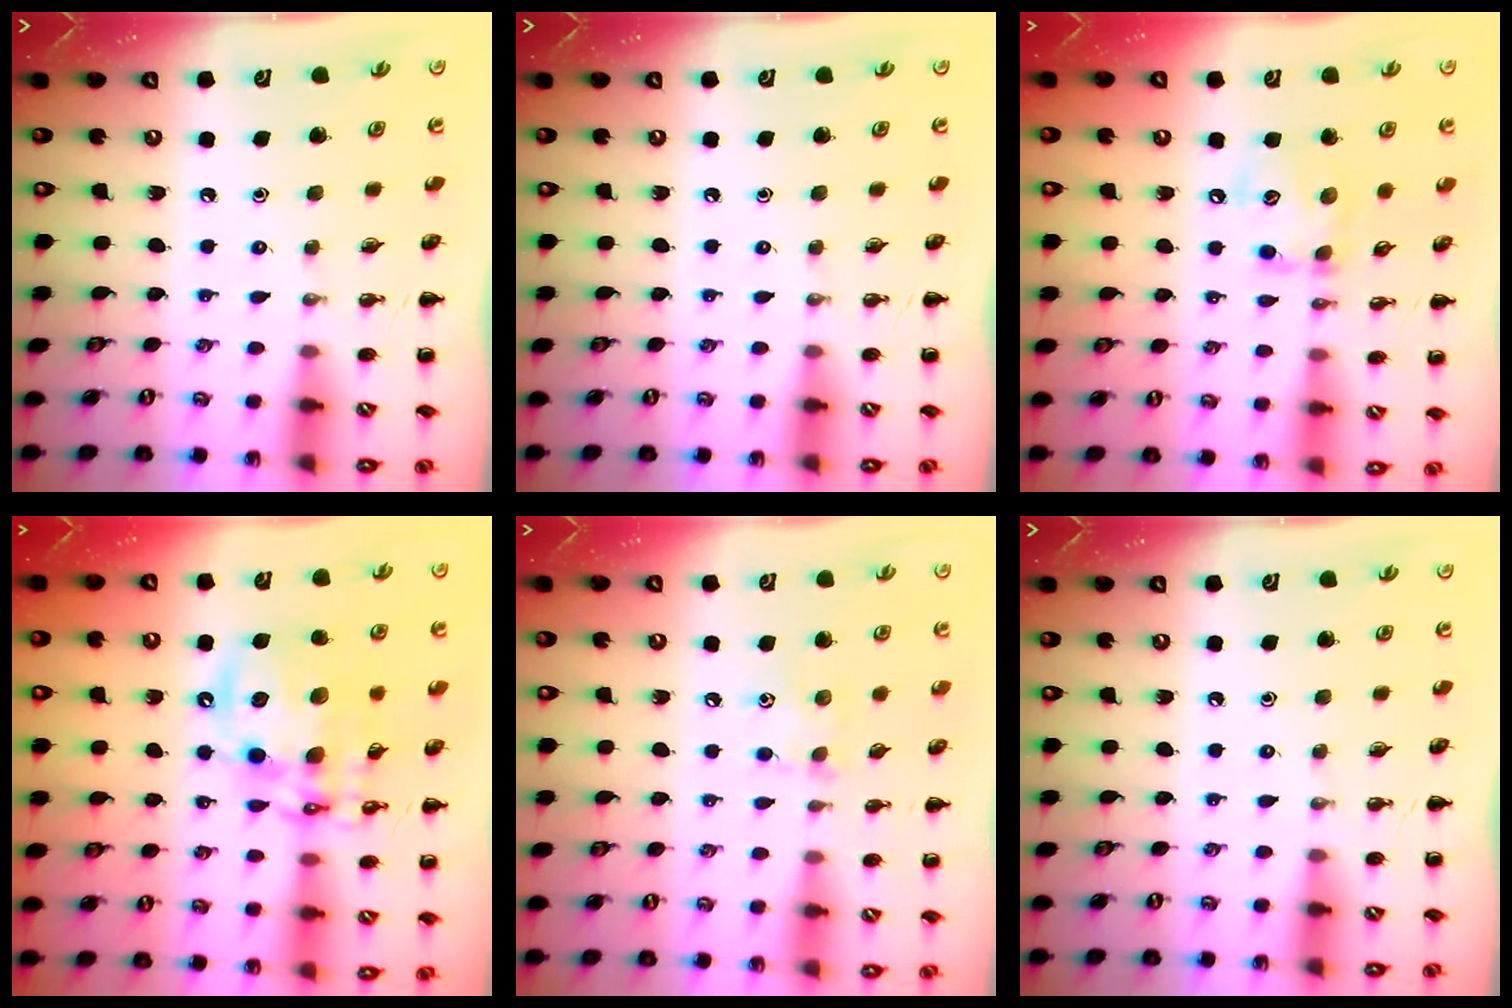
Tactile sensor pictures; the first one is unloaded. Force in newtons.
{"total": 0.0}
{"total": 10.1, "press": 10.1, "slide": 0.4}
{"total": 16.2, "press": 15.8, "slide": 3.4}
{"total": 7.6, "press": 7.5, "slide": 1.4}
{"total": 0.0}